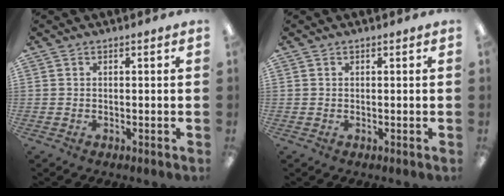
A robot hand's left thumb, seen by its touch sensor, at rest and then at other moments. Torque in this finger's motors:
{"motor_torque": [-0.12, 0.13, -0.23, 0.19, 0.00]}